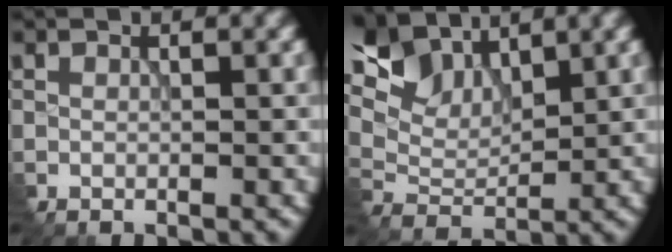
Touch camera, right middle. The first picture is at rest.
{"total": 8.0, "force": [5.9, 3.7, 4.0], "torque": [-0.104, 0.015, 0.093]}